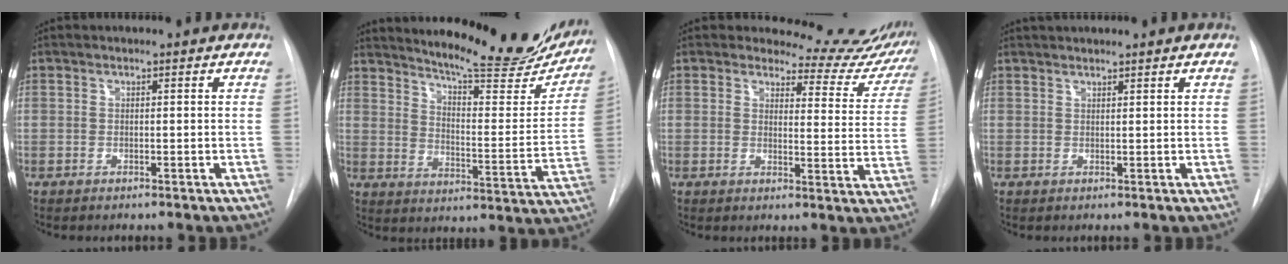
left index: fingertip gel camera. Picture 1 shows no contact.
{"total": 23.3, "force": [20.7, 3.8, 10.1], "torque": [-0.141, -0.066, 0.260]}
{"total": 13.3, "force": [13.0, 3.1, 0.5], "torque": [0.029, -0.081, 0.120]}
{"total": 3.7, "force": [3.5, -0.1, 1.4], "torque": [-0.015, 0.028, 0.053]}